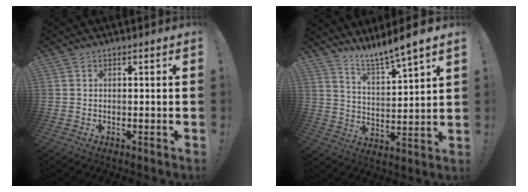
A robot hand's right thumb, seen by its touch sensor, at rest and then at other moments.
{"total": 8.3, "force": [7.6, -0.4, 3.1], "torque": [-0.063, -0.061, 0.131]}